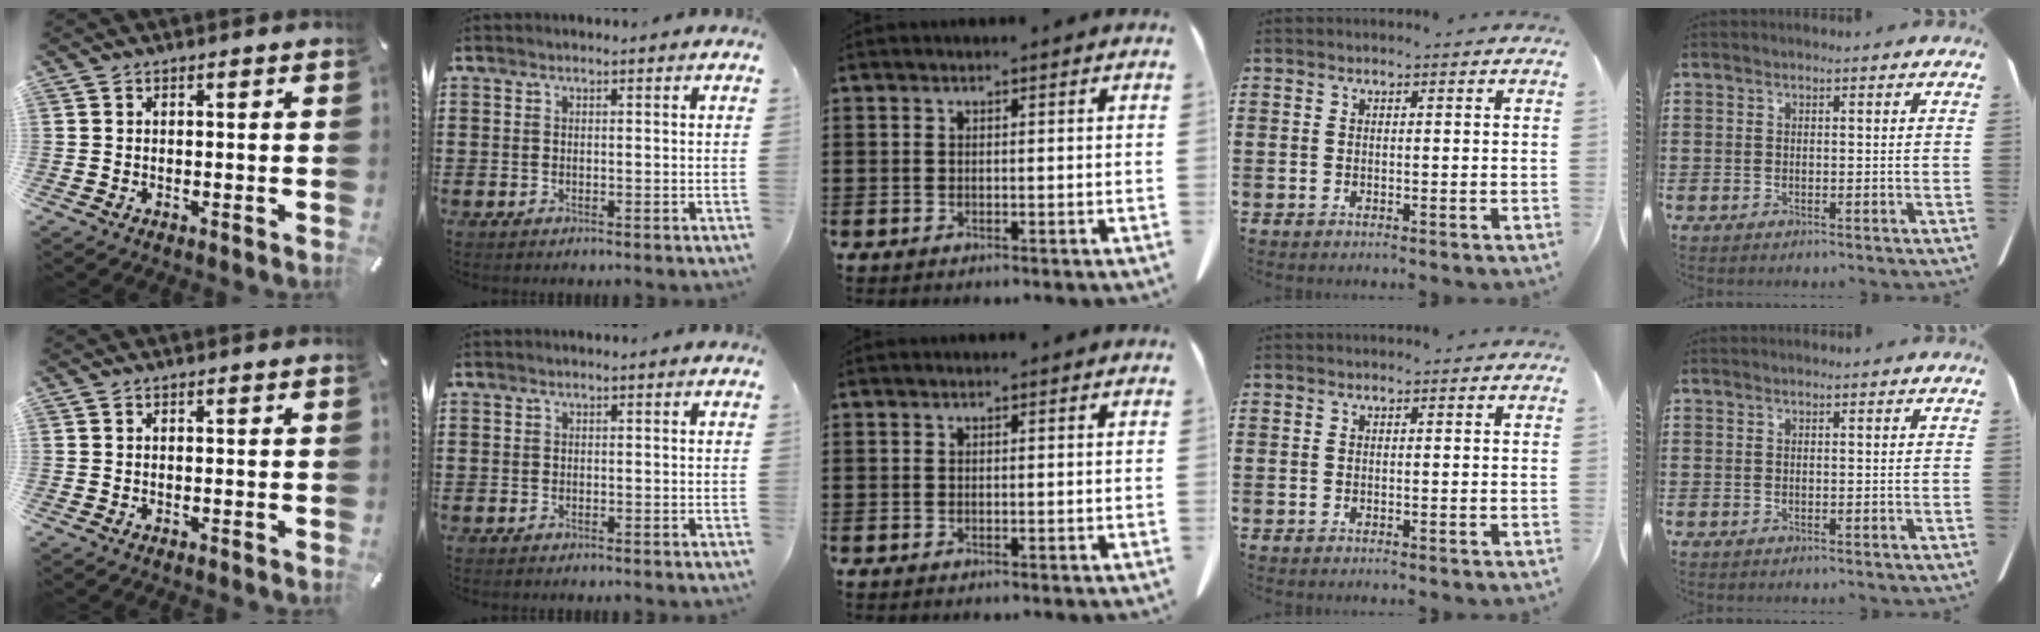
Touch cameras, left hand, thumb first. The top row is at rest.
{}